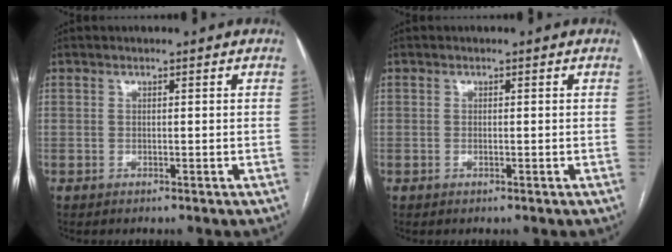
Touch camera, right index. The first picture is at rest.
{"total": 0.0}